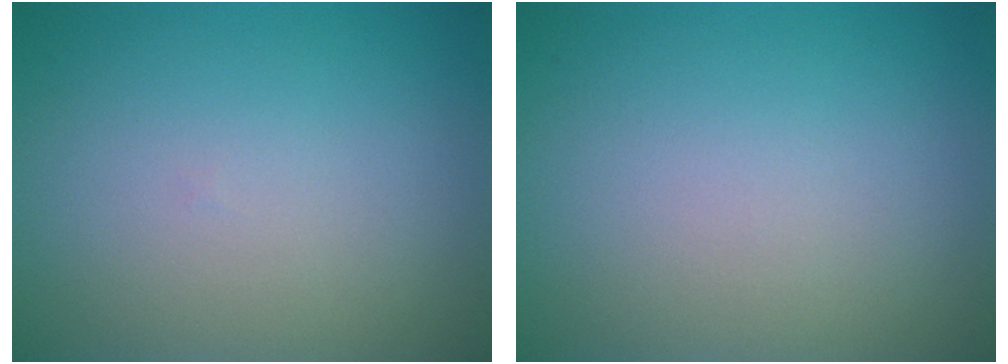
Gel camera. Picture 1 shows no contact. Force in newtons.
{"total": 0.0}